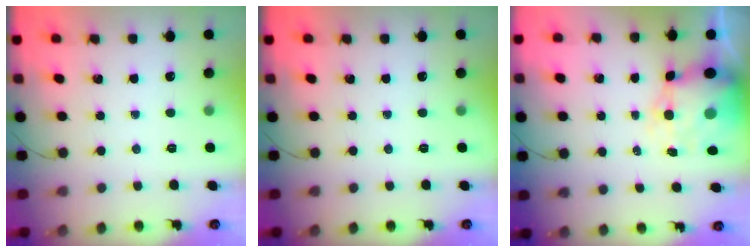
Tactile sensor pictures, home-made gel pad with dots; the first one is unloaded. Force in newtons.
{"total": 0.0}
{"total": 9.6, "press": 9.2, "slide": 2.7}